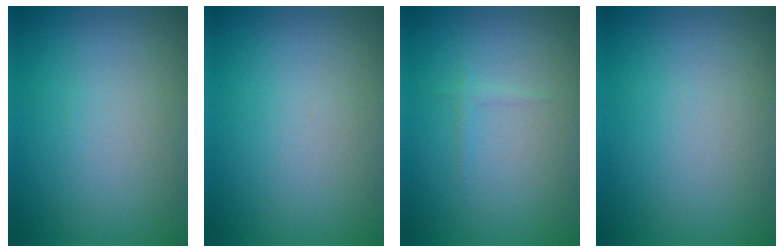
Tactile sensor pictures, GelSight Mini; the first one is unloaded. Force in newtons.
{"total": 0.0}
{"total": 0.6, "press": 0.6, "slide": 0.0}
{"total": 0.0}